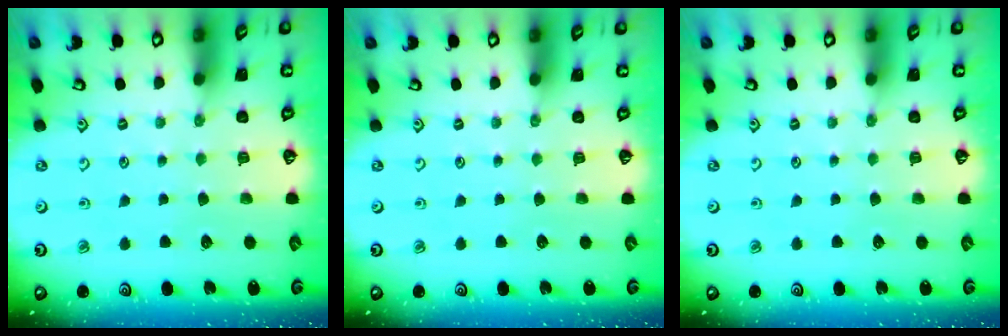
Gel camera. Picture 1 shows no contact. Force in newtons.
{"total": 0.0}
{"total": 0.0}